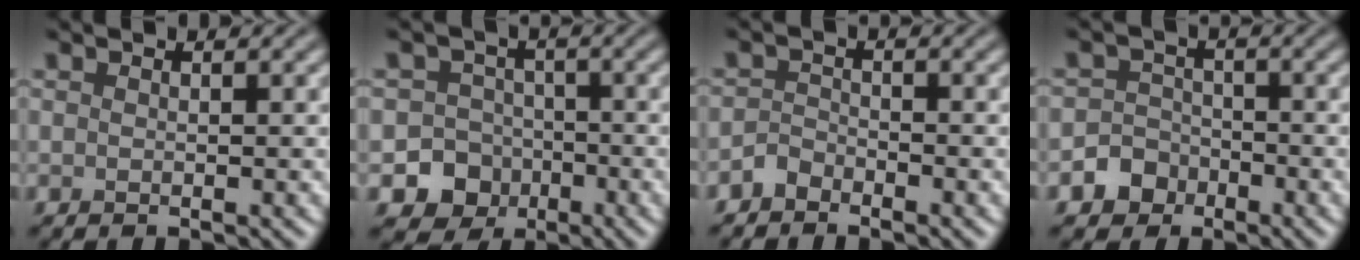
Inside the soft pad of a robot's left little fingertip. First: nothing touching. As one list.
[{"total": 7.7, "force": [-3.4, 6.8, 1.3], "torque": [0.006, -0.021, -0.076]}, {"total": 1.5, "force": [-1.4, 0.7, 0.2], "torque": [-0.001, 0.007, -0.031]}, {"total": 3.8, "force": [-2.1, 3.1, 0.5], "torque": [0.023, -0.003, -0.050]}]